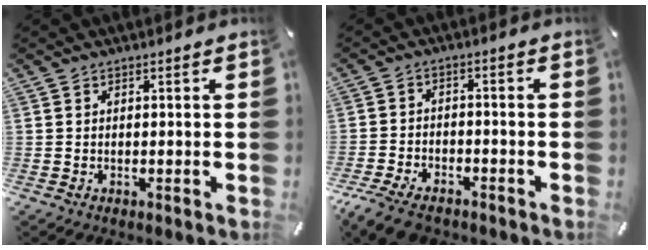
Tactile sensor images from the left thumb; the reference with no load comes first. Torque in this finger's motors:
{"motor_torque": [0.28, 0.91, 0.11, 0.13, 0.15]}